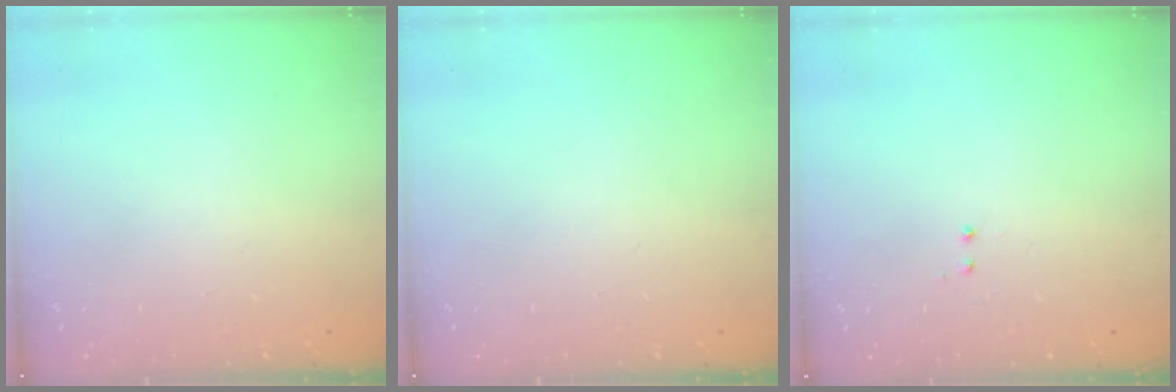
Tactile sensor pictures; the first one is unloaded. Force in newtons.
{"total": 0.0}
{"total": 0.5, "press": 0.5, "slide": 0.3}